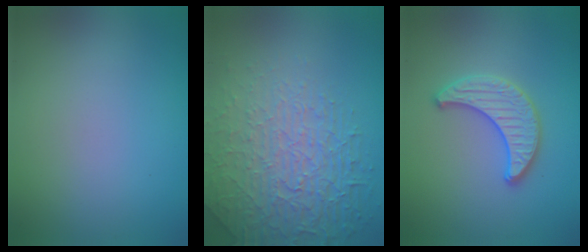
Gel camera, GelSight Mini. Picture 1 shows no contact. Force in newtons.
{"total": 6.2, "press": 5.1, "slide": 3.5}
{"total": 3.4, "press": 3.4, "slide": 0.2}